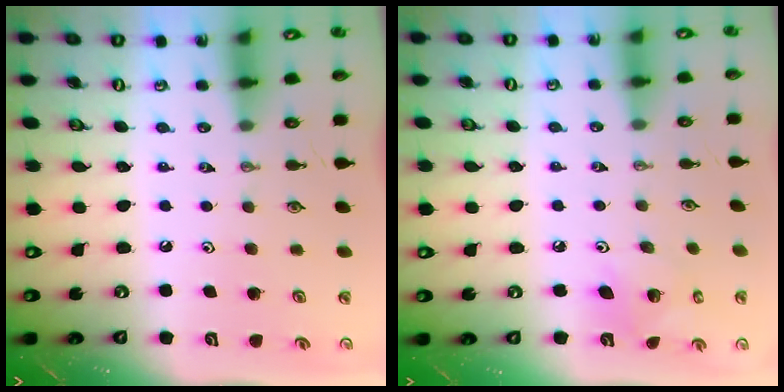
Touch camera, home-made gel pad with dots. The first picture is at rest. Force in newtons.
{"total": 6.6, "press": 6.6, "slide": 0.3}